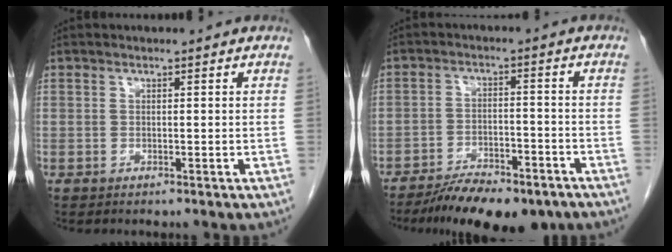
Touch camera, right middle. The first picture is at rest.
{"total": 12.0, "force": [-9.4, 3.7, 6.5], "torque": [-0.093, -0.007, -0.144]}